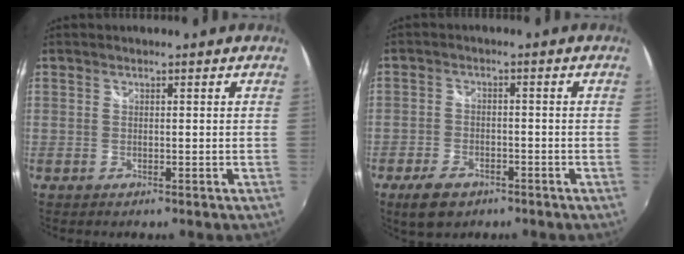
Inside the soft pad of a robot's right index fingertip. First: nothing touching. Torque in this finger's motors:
{"motor_torque": [0.45, -0.43, 0.20, 0.03]}